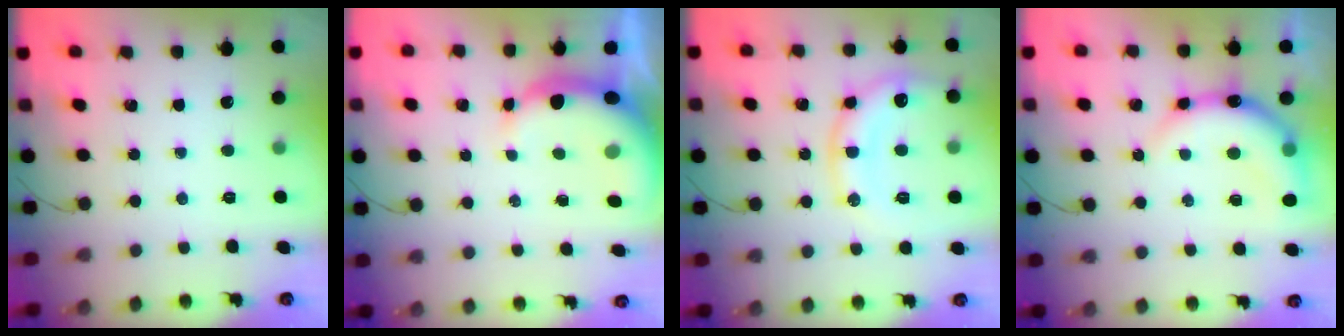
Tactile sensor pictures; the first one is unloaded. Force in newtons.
{"total": 8.6, "press": 8.5, "slide": 1.8}
{"total": 12.9, "press": 12.9, "slide": 1.1}
{"total": 10.9, "press": 10.8, "slide": 1.5}